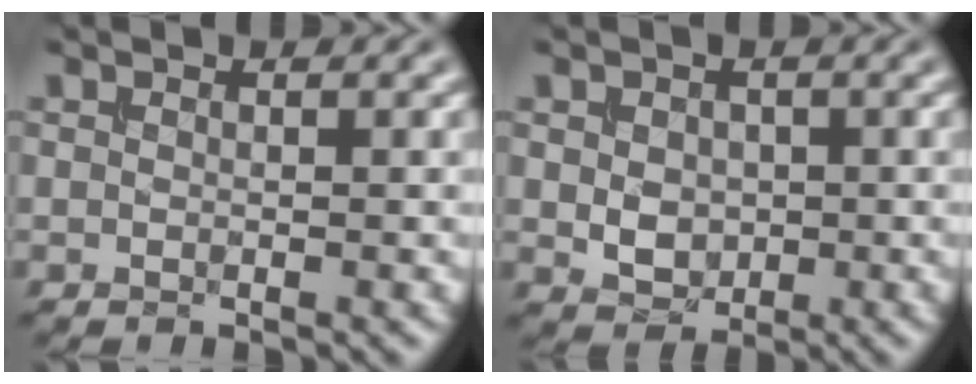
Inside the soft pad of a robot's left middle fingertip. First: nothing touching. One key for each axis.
{"total": 2.7, "fx": 0.0, "fy": 2.1, "fz": 1.6, "tx": -0.032, "ty": -0.005, "tz": 0.002}